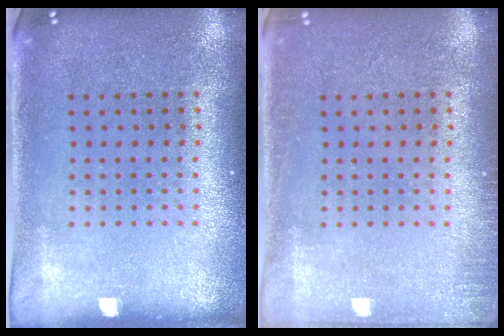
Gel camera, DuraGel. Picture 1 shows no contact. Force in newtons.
{"total": 1.1, "press": 1.1, "slide": 0.2}